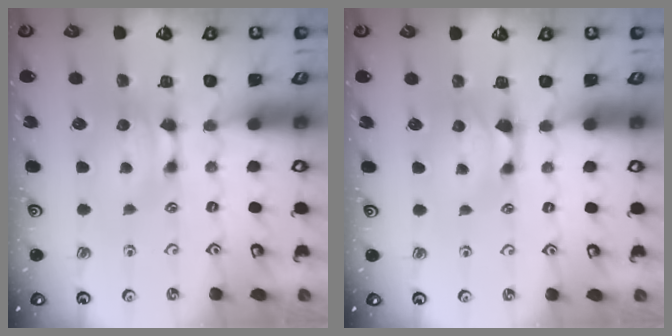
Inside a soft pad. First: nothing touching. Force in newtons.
{"total": 0.6, "press": 0.1, "slide": 0.6}